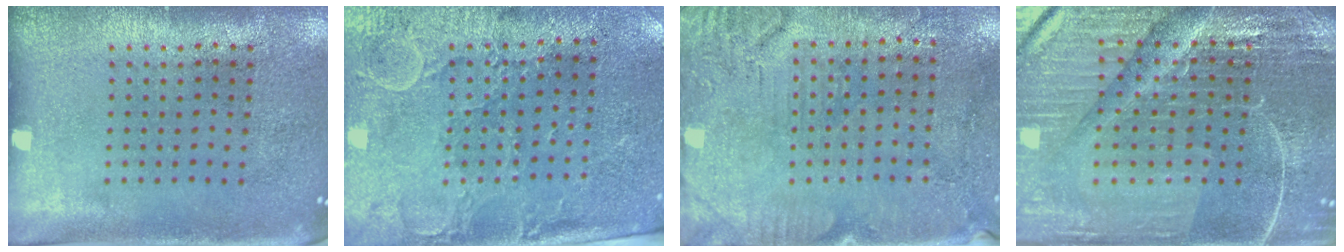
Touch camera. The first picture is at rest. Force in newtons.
{"total": 2.9, "press": 2.5, "slide": 1.5}
{"total": 3.2, "press": 2.8, "slide": 1.5}
{"total": 5.2, "press": 4.9, "slide": 1.8}